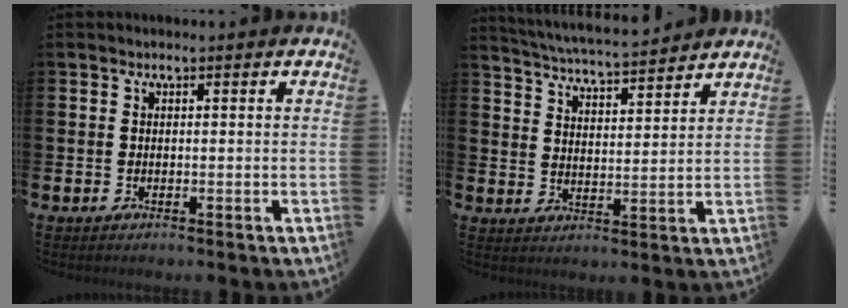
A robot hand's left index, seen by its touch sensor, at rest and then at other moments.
{"total": 5.3, "force": [5.2, 0.3, 0.7], "torque": [-0.037, -0.036, 0.091]}